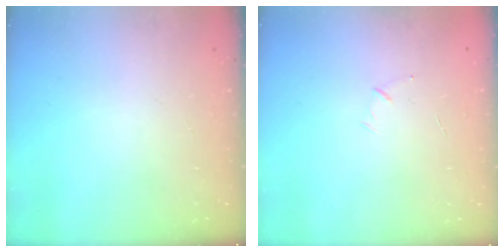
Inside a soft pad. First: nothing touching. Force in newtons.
{"total": 4.0, "press": 3.8, "slide": 1.0}